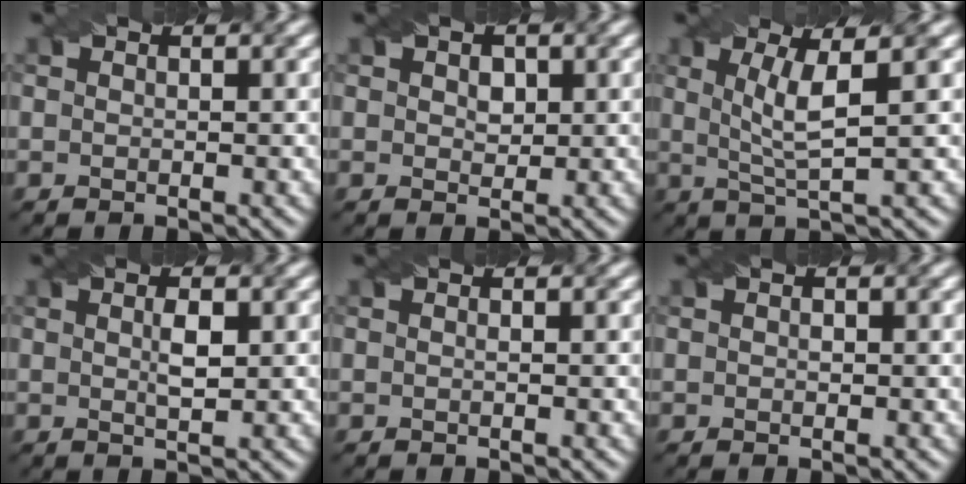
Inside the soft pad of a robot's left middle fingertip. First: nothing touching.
{"total": 1.8, "force": [0.7, 1.3, 1.1], "torque": [-0.014, -0.002, 0.011]}
{"total": 4.1, "force": [0.9, 0.7, 3.9], "torque": [-0.082, 0.003, 0.023]}
{"total": 1.9, "force": [0.4, 0.5, 1.8], "torque": [-0.035, 0.001, 0.008]}
{"total": 0.0}
{"total": 0.6, "force": [0.1, 0.4, 0.4], "torque": [-0.006, -0.001, 0.000]}